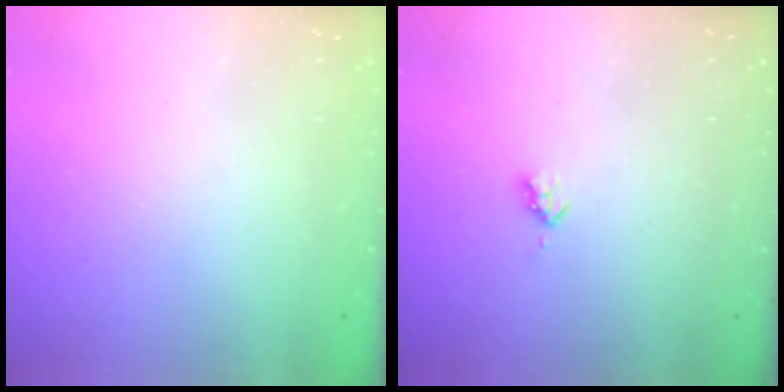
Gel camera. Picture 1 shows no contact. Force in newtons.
{"total": 2.7, "press": 2.6, "slide": 0.5}